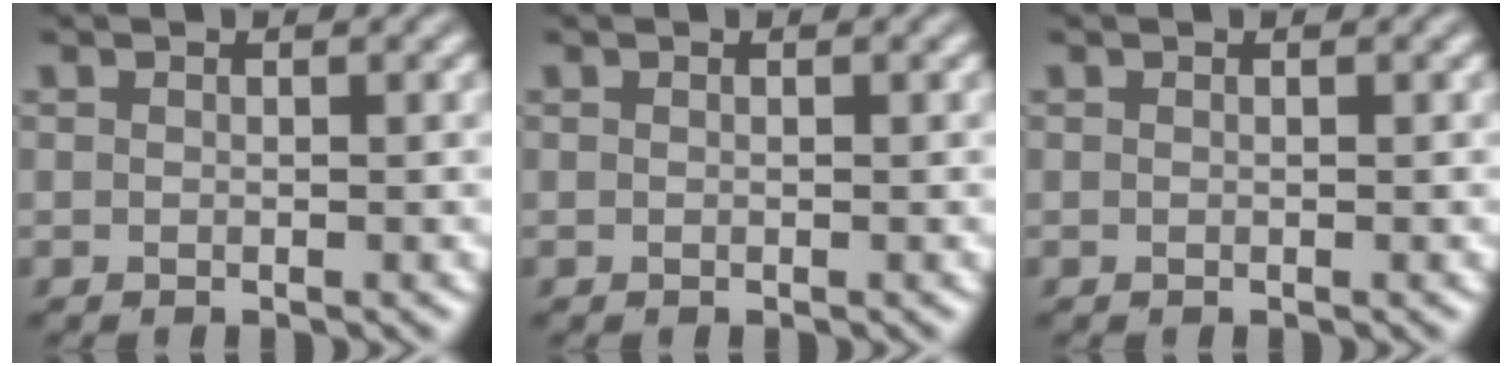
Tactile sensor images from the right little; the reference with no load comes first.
{"total": 0.0}
{"total": 0.0}